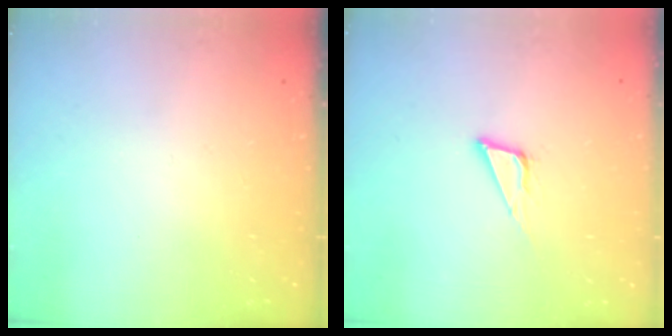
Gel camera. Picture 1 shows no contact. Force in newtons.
{"total": 7.0, "press": 6.4, "slide": 2.8}